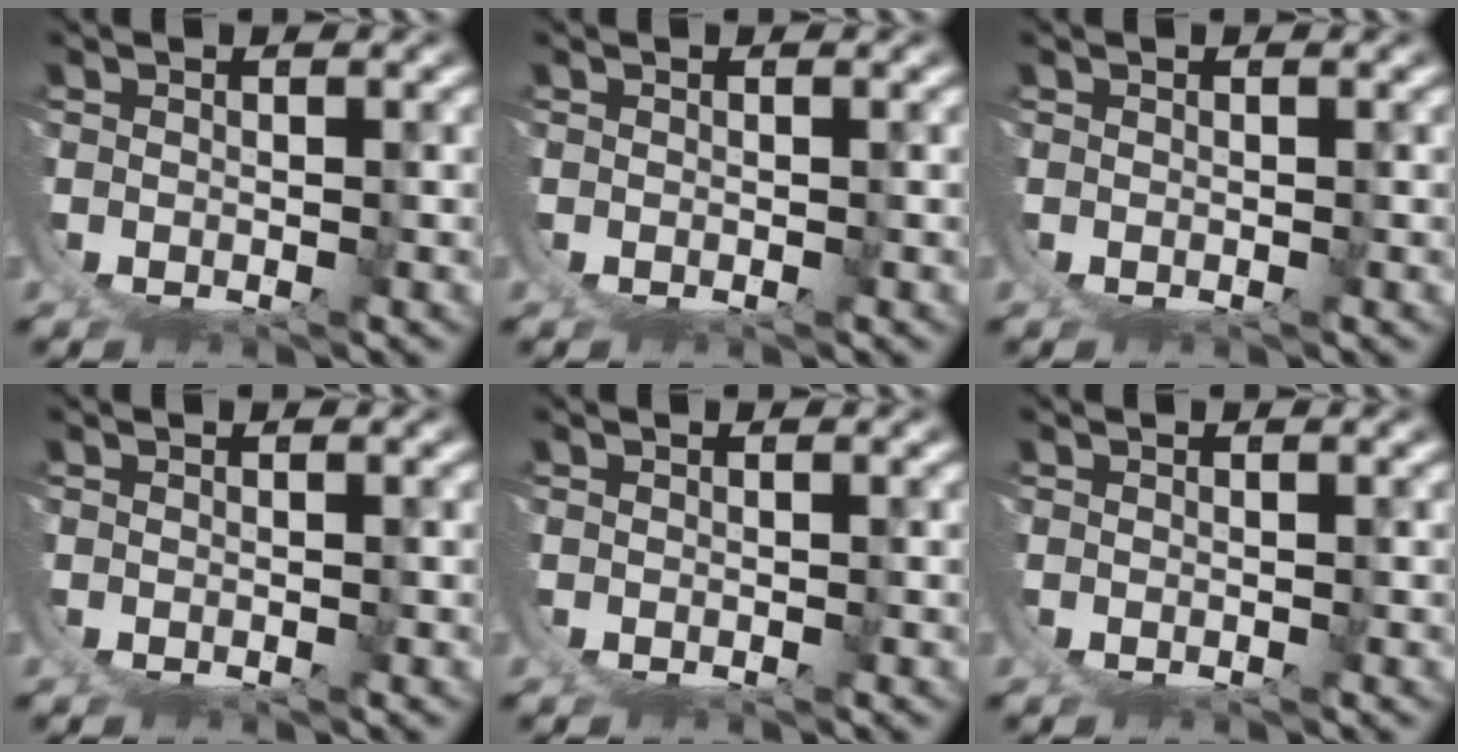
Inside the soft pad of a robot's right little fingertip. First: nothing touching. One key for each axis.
{"total": 0.0}
{"total": 0.0}
{"total": 0.0}
{"total": 0.0}
{"total": 0.0}